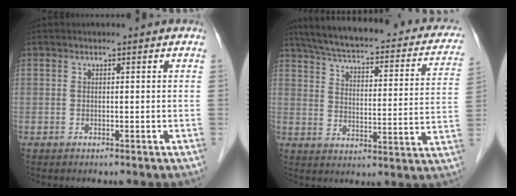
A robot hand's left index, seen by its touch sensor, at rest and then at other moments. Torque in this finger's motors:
{"motor_torque": [-0.82, -1.32, 0.14, 0.06]}